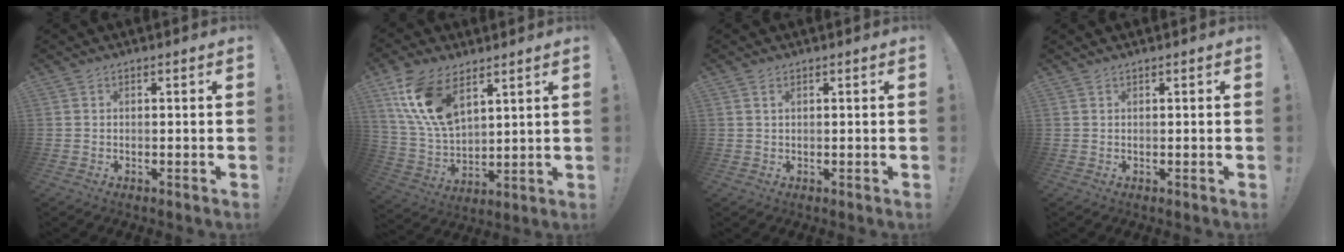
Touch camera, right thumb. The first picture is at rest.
{"total": 15.9, "force": [8.9, 8.5, 10.1], "torque": [-0.213, -0.044, 0.167]}
{"total": 1.0, "force": [0.5, 0.4, 0.8], "torque": [-0.012, 0.000, 0.009]}
{"total": 0.6, "force": [0.4, 0.0, -0.4], "torque": [0.014, -0.001, 0.006]}